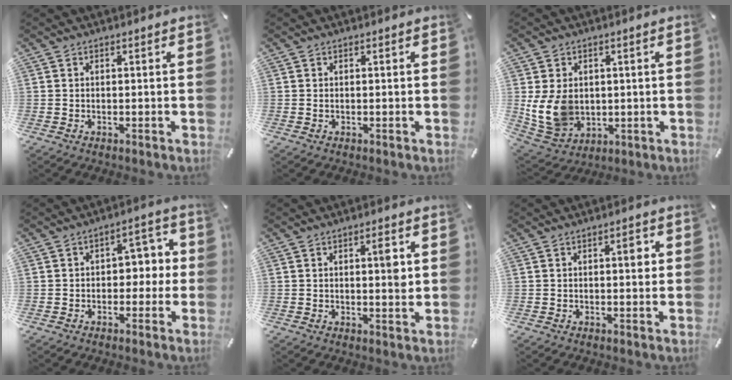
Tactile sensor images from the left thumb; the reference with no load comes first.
{"total": 0.0}
{"total": 11.1, "force": [0.6, 9.3, 6.1], "torque": [-0.146, 0.000, 0.014]}
{"total": 6.4, "force": [-0.5, 4.4, 4.6], "torque": [-0.050, 0.004, -0.021]}
{"total": 4.5, "force": [1.1, 1.7, 4.1], "torque": [-0.051, -0.007, 0.009]}
{"total": 3.1, "force": [0.6, 1.3, 2.8], "torque": [-0.031, 0.000, 0.001]}